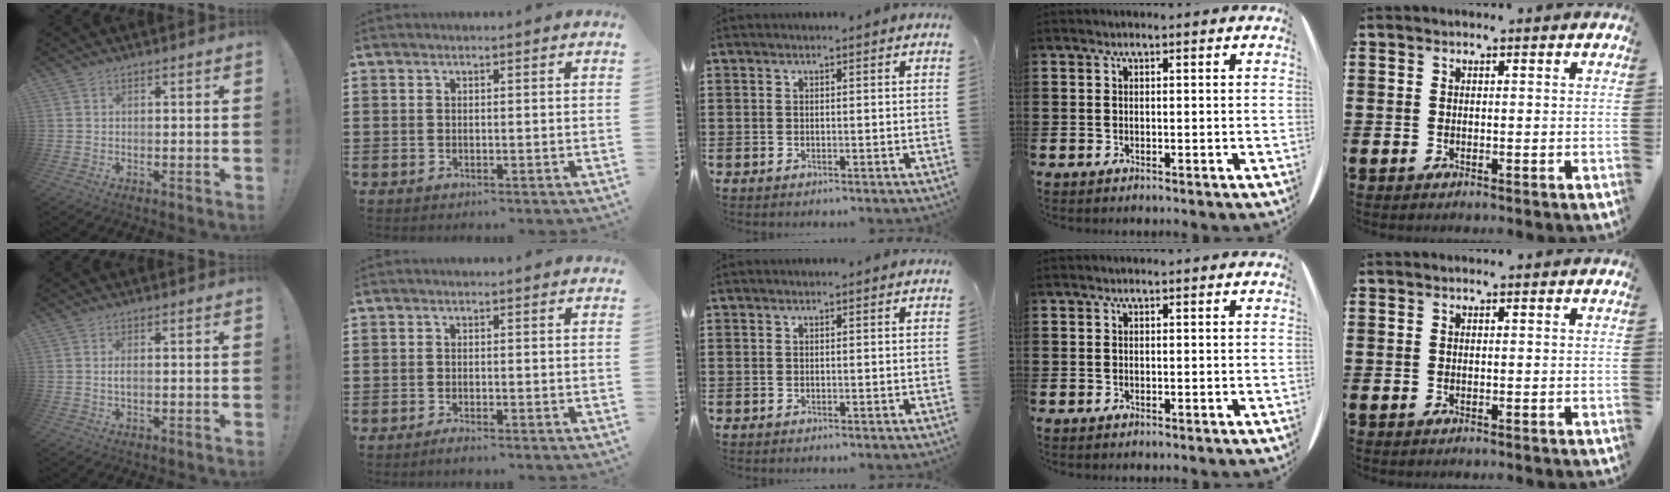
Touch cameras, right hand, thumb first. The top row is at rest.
{"thumb": {"total": 1.4, "force": [-0.2, 0.4, 1.3], "torque": [-0.028, 0.002, -0.003]}, "index": {"total": 1.2, "force": [-1.1, -0.1, 0.4], "torque": [-0.008, -0.005, -0.020]}}